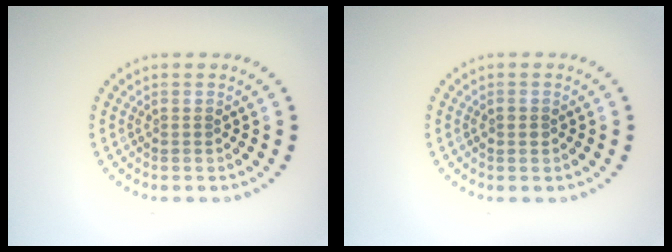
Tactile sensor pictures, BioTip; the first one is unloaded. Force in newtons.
{"total": 0.9, "press": 0.9, "slide": 0.1}